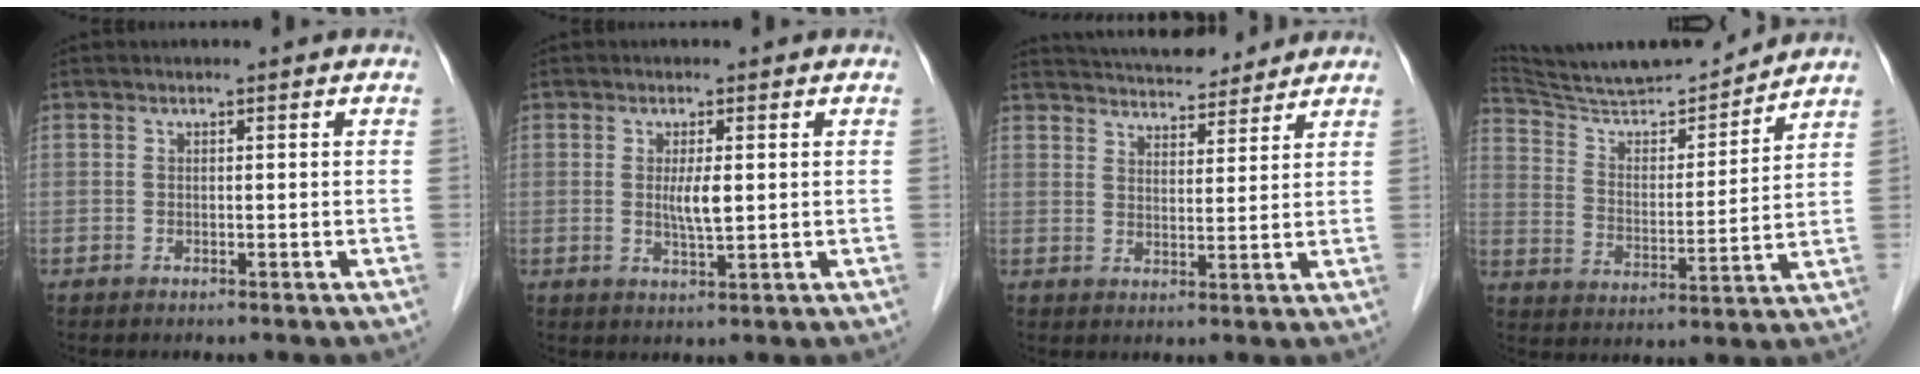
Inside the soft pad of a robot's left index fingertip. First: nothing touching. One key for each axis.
{"total": 3.2, "fx": 0.4, "fy": 0.4, "fz": 3.1, "tx": -0.060, "ty": -0.005, "tz": 0.008}
{"total": 11.6, "fx": 10.9, "fy": 2.5, "fz": 3.2, "tx": -0.045, "ty": 0.017, "tz": 0.159}
{"total": 16.3, "fx": 15.5, "fy": 0.9, "fz": 5.1, "tx": -0.096, "ty": 0.002, "tz": 0.263}